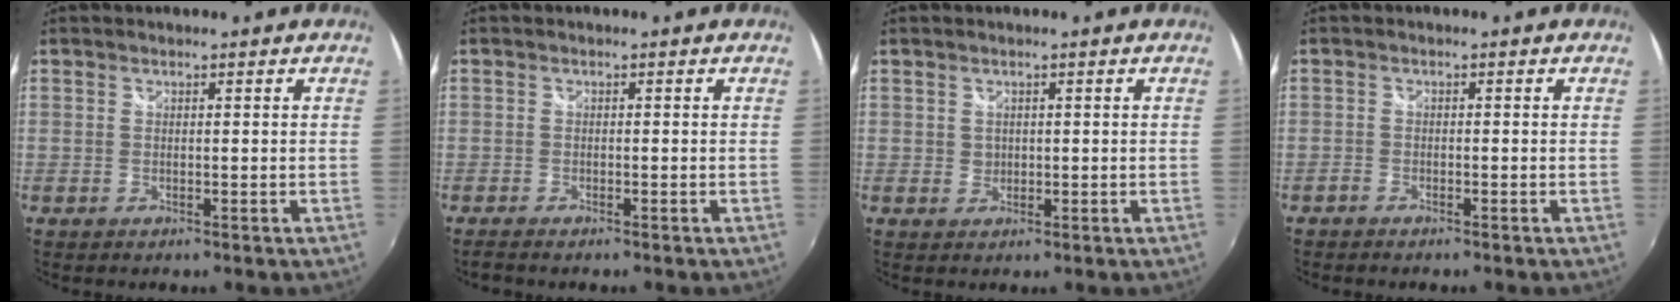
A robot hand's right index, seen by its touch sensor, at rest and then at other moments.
{"total": 1.9, "force": [-1.8, 0.2, 0.5], "torque": [-0.015, -0.014, -0.032]}
{"total": 1.3, "force": [0.2, 1.3, 0.2], "torque": [0.002, 0.002, 0.004]}
{"total": 1.6, "force": [-1.6, 0.3, 0.1], "torque": [-0.014, -0.007, -0.033]}